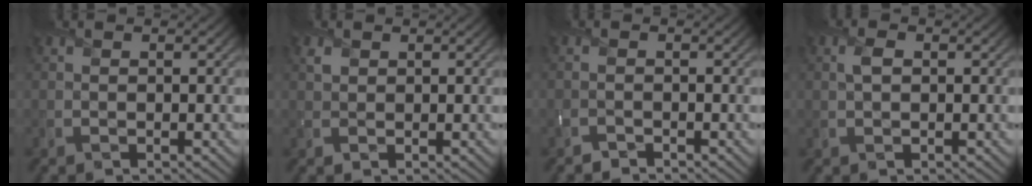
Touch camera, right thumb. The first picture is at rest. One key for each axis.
{"total": 1.1, "fx": 0.8, "fy": 0.7, "fz": 0.2, "tx": -0.004, "ty": -0.001, "tz": 0.017}
{"total": 1.2, "fx": -1.2, "fy": 0.1, "fz": 0.0, "tx": 0.000, "ty": -0.004, "tz": -0.027}
{"total": 1.5, "fx": 0.3, "fy": 0.9, "fz": 1.2, "tx": -0.028, "ty": 0.002, "tz": 0.005}